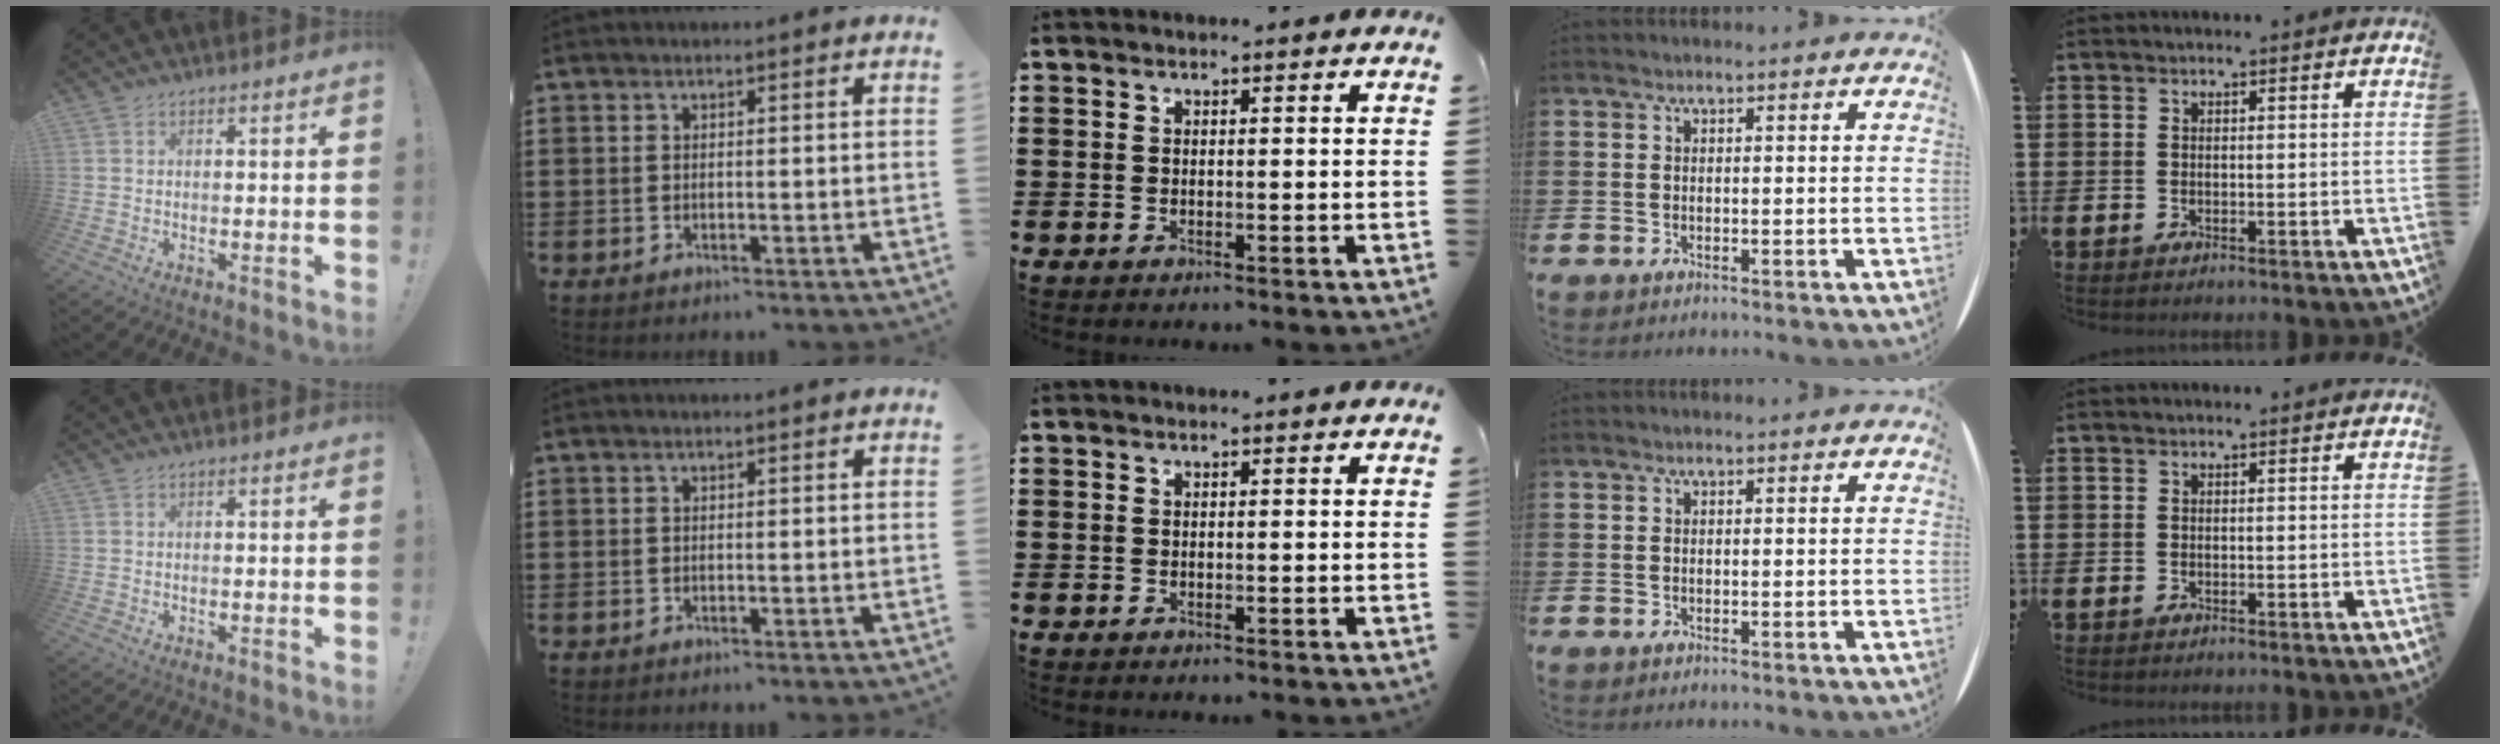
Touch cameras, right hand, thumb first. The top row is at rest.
{}